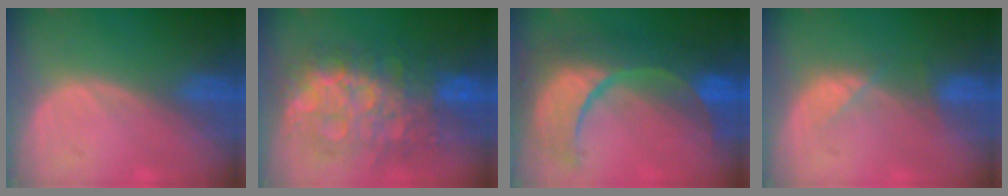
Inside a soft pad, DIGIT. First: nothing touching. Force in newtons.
{"total": 12.2, "press": 12.2, "slide": 1.3}
{"total": 12.4, "press": 12.3, "slide": 1.5}
{"total": 2.4, "press": 2.3, "slide": 0.5}